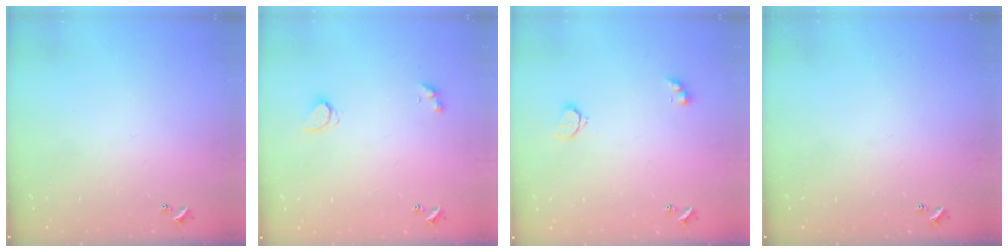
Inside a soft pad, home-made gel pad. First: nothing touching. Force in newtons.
{"total": 2.1, "press": 2.0, "slide": 0.4}
{"total": 2.6, "press": 2.6, "slide": 0.5}
{"total": 0.0}